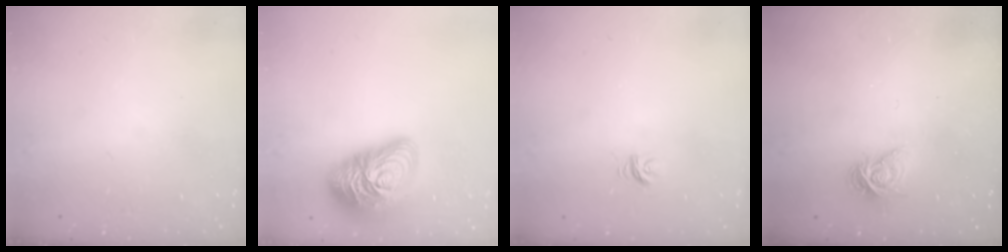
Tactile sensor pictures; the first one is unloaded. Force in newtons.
{"total": 18.6, "press": 18.6, "slide": 1.2}
{"total": 3.2, "press": 3.2, "slide": 0.2}
{"total": 7.5, "press": 7.5, "slide": 0.3}